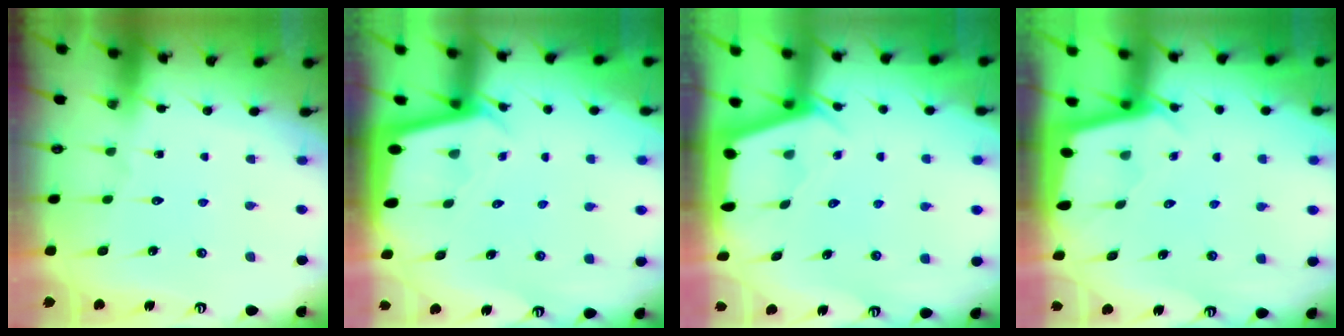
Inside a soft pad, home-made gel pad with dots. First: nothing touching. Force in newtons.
{"total": 2.2, "press": 2.2, "slide": 0.2}
{"total": 2.5, "press": 2.5, "slide": 0.3}
{"total": 1.7, "press": 1.7, "slide": 0.1}